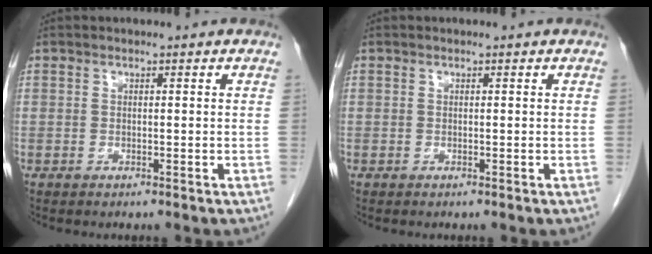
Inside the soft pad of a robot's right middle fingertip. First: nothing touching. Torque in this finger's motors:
{"motor_torque": [0.00, 0.00, 0.00, 0.00]}